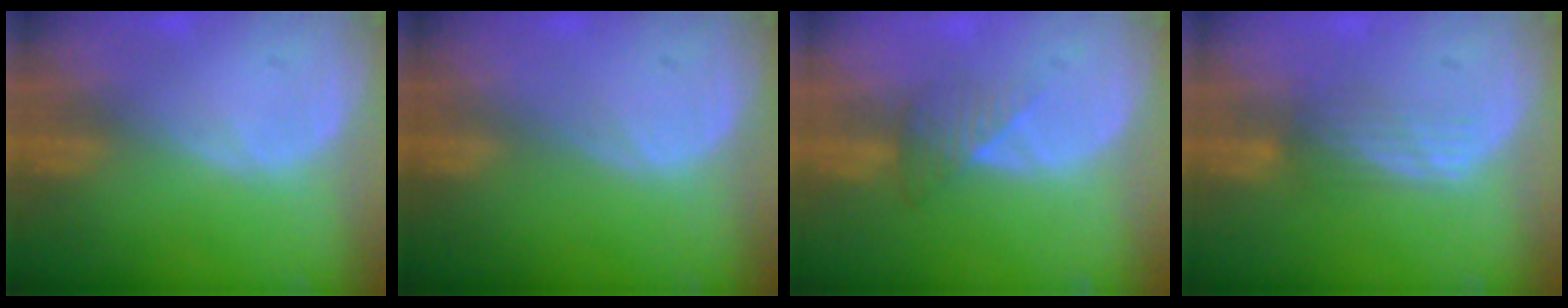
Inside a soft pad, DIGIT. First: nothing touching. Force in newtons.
{"total": 0.0}
{"total": 3.3, "press": 3.0, "slide": 1.2}
{"total": 3.5, "press": 2.8, "slide": 2.1}